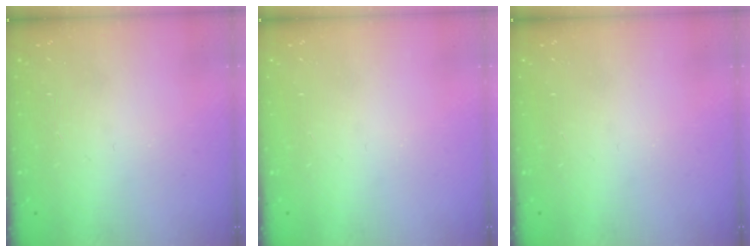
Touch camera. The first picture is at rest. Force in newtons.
{"total": 0.0}
{"total": 0.0}